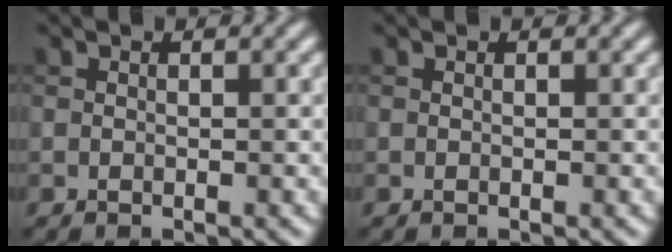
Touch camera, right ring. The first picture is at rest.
{"total": 0.0}